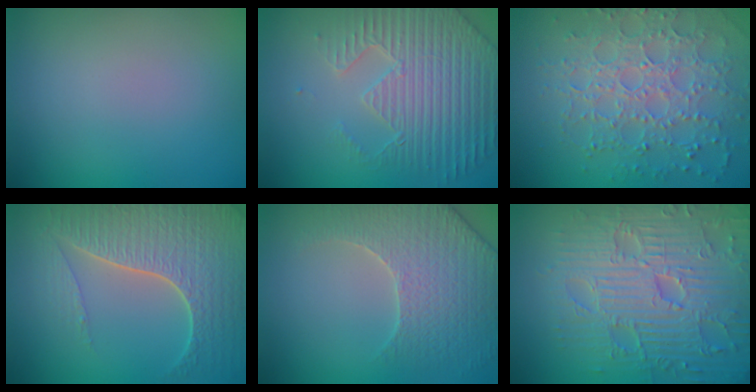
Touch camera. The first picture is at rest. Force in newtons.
{"total": 6.7, "press": 5.3, "slide": 4.2}
{"total": 7.2, "press": 5.2, "slide": 4.9}
{"total": 7.3, "press": 5.3, "slide": 5.0}
{"total": 4.9, "press": 4.8, "slide": 1.3}
{"total": 9.4, "press": 6.9, "slide": 6.4}